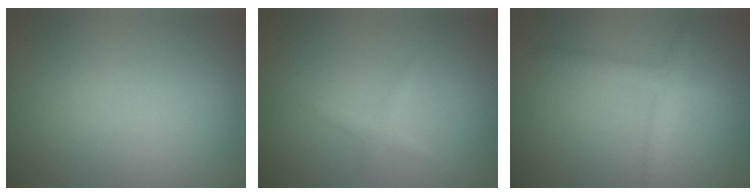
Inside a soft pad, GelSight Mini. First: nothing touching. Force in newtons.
{"total": 1.0, "press": 1.0, "slide": 0.1}
{"total": 2.1, "press": 2.1, "slide": 0.1}